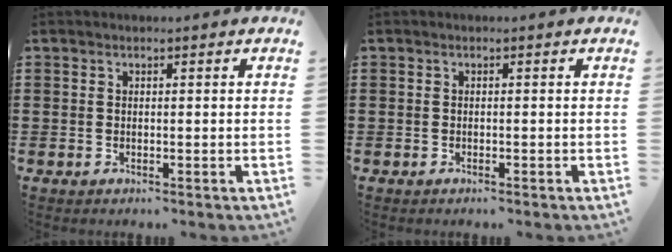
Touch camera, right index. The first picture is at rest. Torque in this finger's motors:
{"motor_torque": [-0.06, 0.10, -0.03, 0.01]}